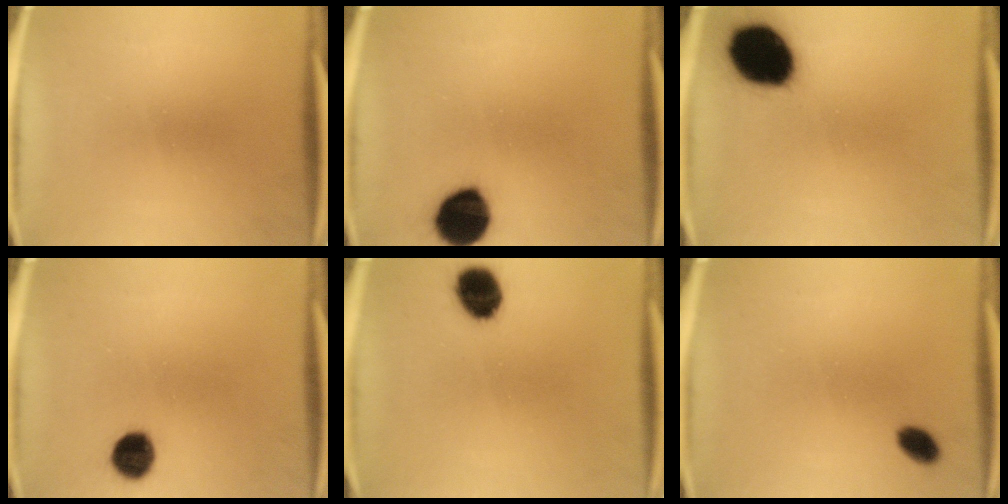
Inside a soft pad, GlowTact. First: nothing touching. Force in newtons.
{"total": 12.8}
{"total": 18.3}
{"total": 6.4}
{"total": 9.1}
{"total": 3.1}